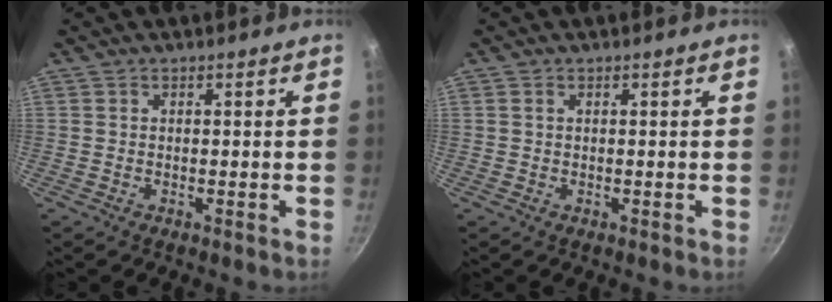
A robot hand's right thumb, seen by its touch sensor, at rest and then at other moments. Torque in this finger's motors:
{"motor_torque": [-0.48, 0.19, -0.49, 0.32, 0.03]}